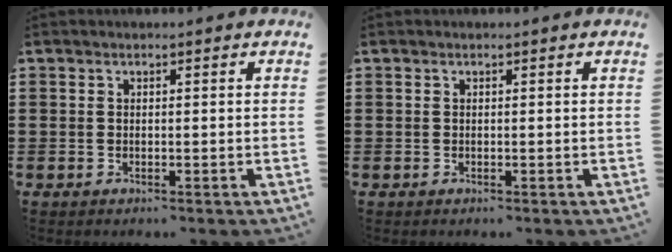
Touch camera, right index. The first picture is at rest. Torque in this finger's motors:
{"motor_torque": [1.07, 1.07, 0.00, 0.00]}